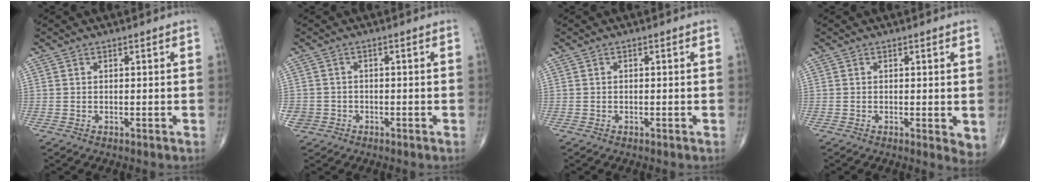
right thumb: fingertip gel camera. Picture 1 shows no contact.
{"total": 3.6, "force": [-1.2, 3.3, 0.9], "torque": [-0.021, 0.010, -0.018]}
{"total": 0.0}
{"total": 3.2, "force": [0.1, 1.3, 3.0], "torque": [-0.038, -0.011, -0.001]}